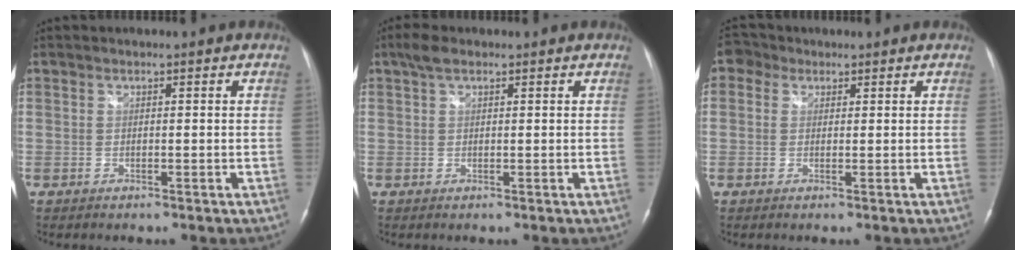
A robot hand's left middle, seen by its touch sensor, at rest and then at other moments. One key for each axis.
{"total": 2.6, "fx": 1.7, "fy": 1.0, "fz": 1.7, "tx": -0.038, "ty": 0.019, "tz": 0.032}
{"total": 3.0, "fx": 1.3, "fy": 2.5, "fz": 0.9, "tx": -0.019, "ty": 0.015, "tz": 0.019}